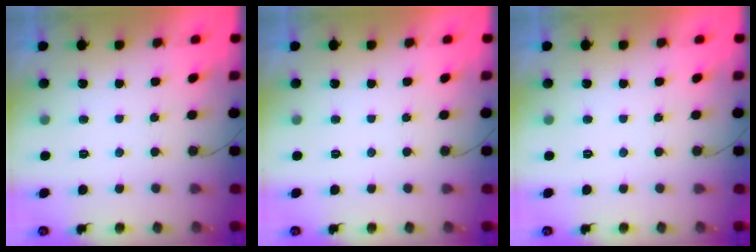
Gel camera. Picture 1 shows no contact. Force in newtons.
{"total": 0.0}
{"total": 0.0}